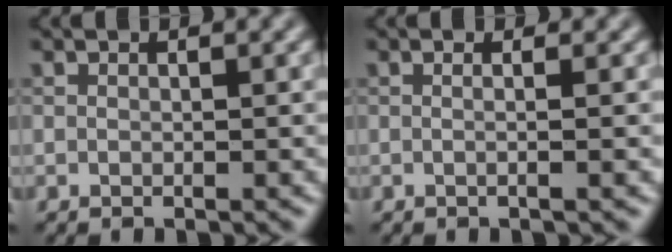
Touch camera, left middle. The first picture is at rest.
{"total": 2.3, "force": [0.4, 1.1, 2.0], "torque": [-0.003, -0.001, -0.021]}